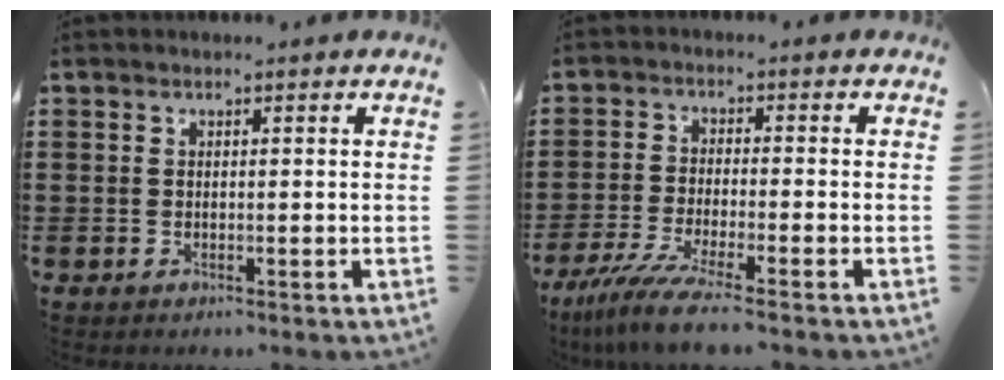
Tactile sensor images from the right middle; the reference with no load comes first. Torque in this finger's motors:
{"motor_torque": [1.48, -0.65, 0.25, 0.21]}